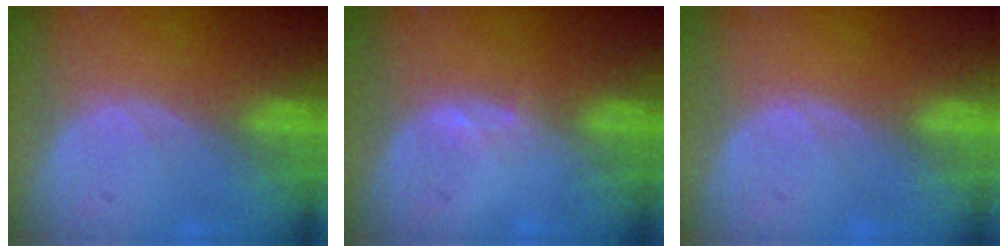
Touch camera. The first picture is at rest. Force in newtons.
{"total": 1.0, "press": 0.8, "slide": 0.5}
{"total": 0.0}